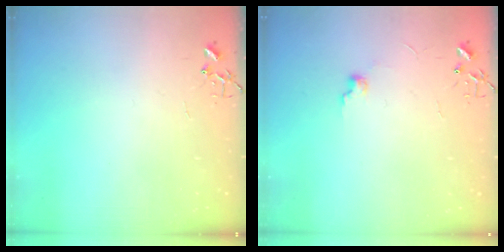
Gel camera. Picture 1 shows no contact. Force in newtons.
{"total": 5.9, "press": 5.9, "slide": 0.7}